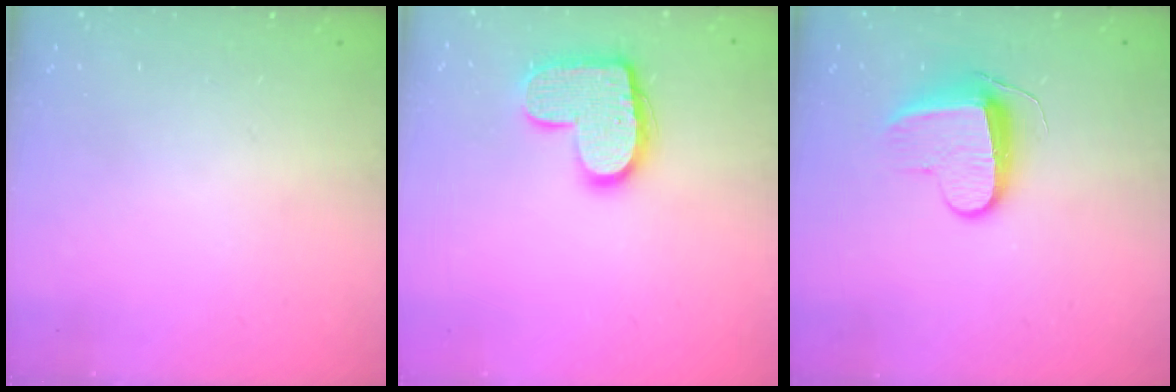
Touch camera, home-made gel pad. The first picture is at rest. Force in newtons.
{"total": 14.6, "press": 14.6, "slide": 0.8}
{"total": 9.1, "press": 9.1, "slide": 0.3}